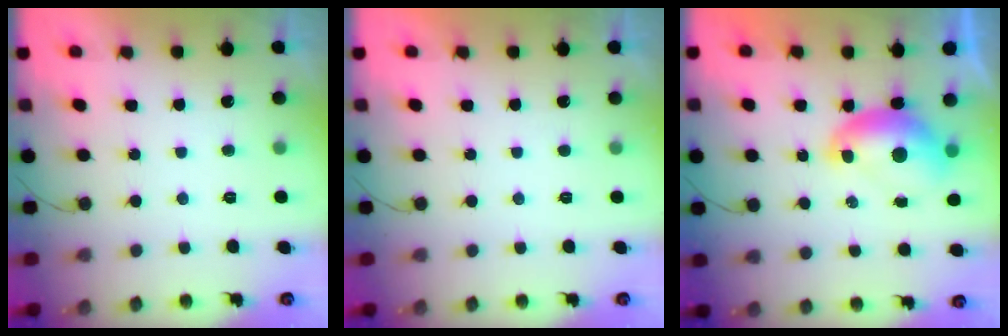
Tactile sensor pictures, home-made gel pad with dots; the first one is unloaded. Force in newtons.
{"total": 0.0}
{"total": 8.5, "press": 8.4, "slide": 1.0}